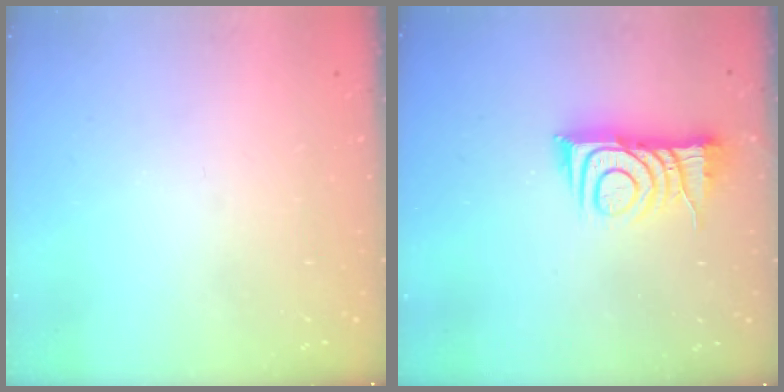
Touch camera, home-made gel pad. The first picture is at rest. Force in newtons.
{"total": 10.0, "press": 10.0, "slide": 0.3}